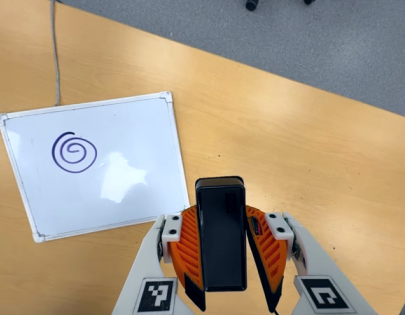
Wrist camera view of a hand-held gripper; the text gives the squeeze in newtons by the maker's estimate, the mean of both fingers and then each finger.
{"total": 5.6, "left": 5.2, "right": 6.0}